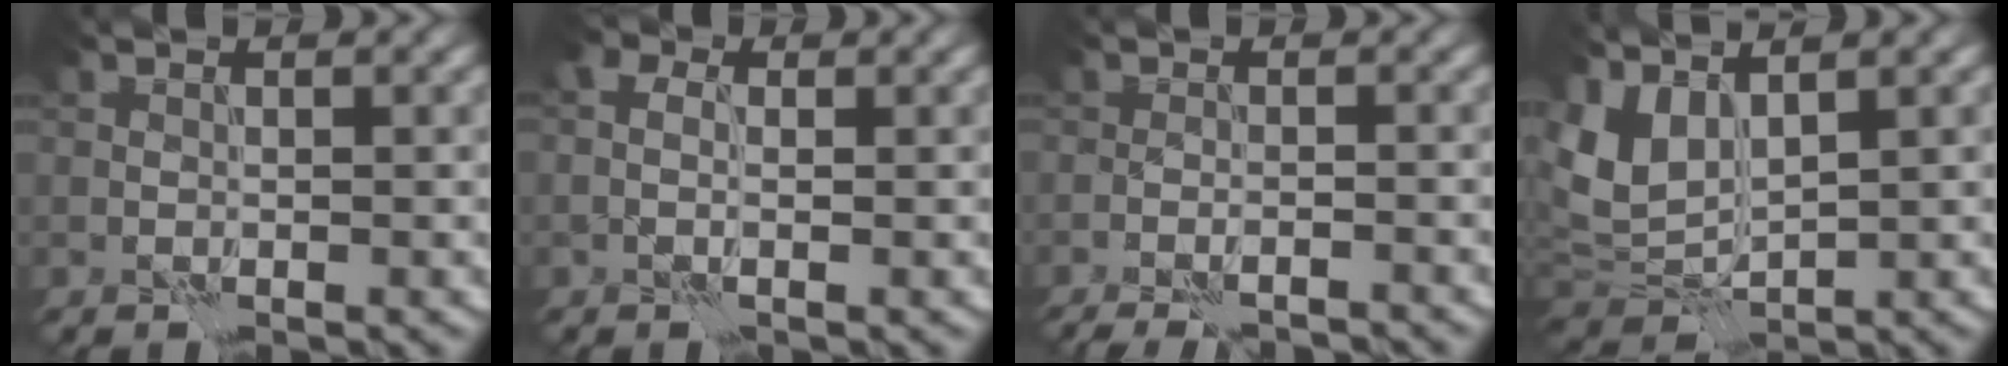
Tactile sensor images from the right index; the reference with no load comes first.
{"total": 2.7, "force": [0.4, 1.8, 1.9], "torque": [-0.027, 0.004, -0.021]}
{"total": 4.9, "force": [-4.3, 0.8, 2.1], "torque": [-0.030, 0.003, -0.059]}
{"total": 4.3, "force": [2.2, 2.2, 3.0], "torque": [-0.075, -0.001, 0.049]}